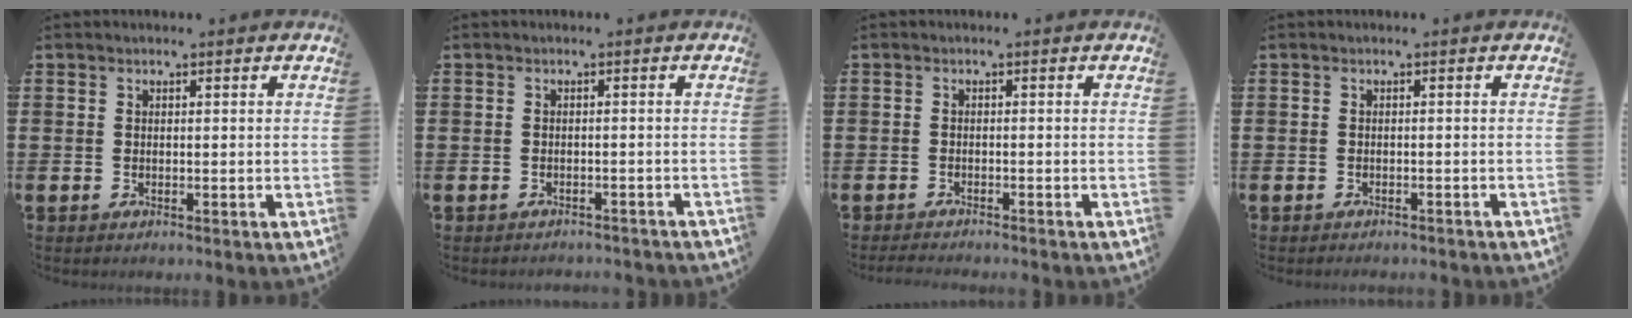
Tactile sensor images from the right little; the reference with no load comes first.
{"total": 0.5, "force": [-0.5, 0.1, 0.0], "torque": [-0.003, 0.002, -0.010]}
{"total": 1.1, "force": [-1.1, 0.0, 0.3], "torque": [-0.005, 0.000, -0.022]}
{"total": 0.0}